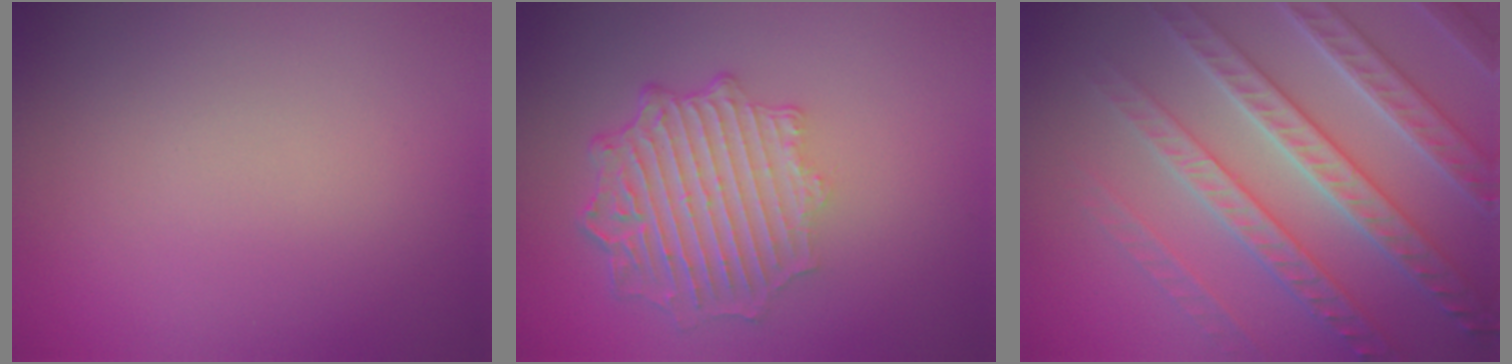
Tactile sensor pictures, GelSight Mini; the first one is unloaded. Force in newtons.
{"total": 6.3, "press": 4.7, "slide": 4.2}
{"total": 7.1, "press": 6.8, "slide": 1.8}